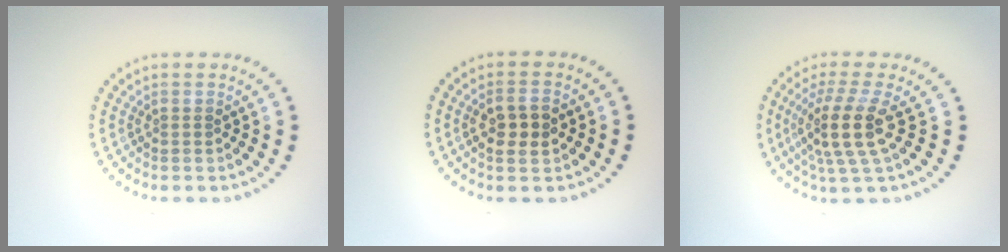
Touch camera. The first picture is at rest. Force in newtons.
{"total": 2.7, "press": 2.7, "slide": 0.5}
{"total": 4.3, "press": 3.3, "slide": 2.7}